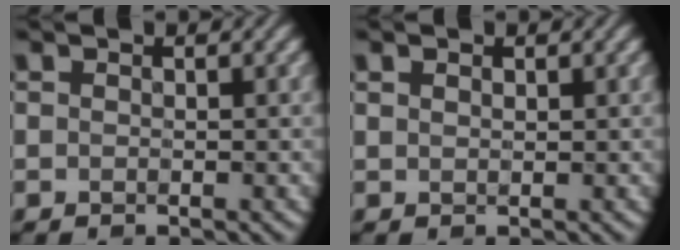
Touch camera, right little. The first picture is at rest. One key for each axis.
{"total": 0.6, "fx": 0.4, "fy": 0.4, "fz": 0.3, "tx": -0.007, "ty": 0.001, "tz": 0.010}